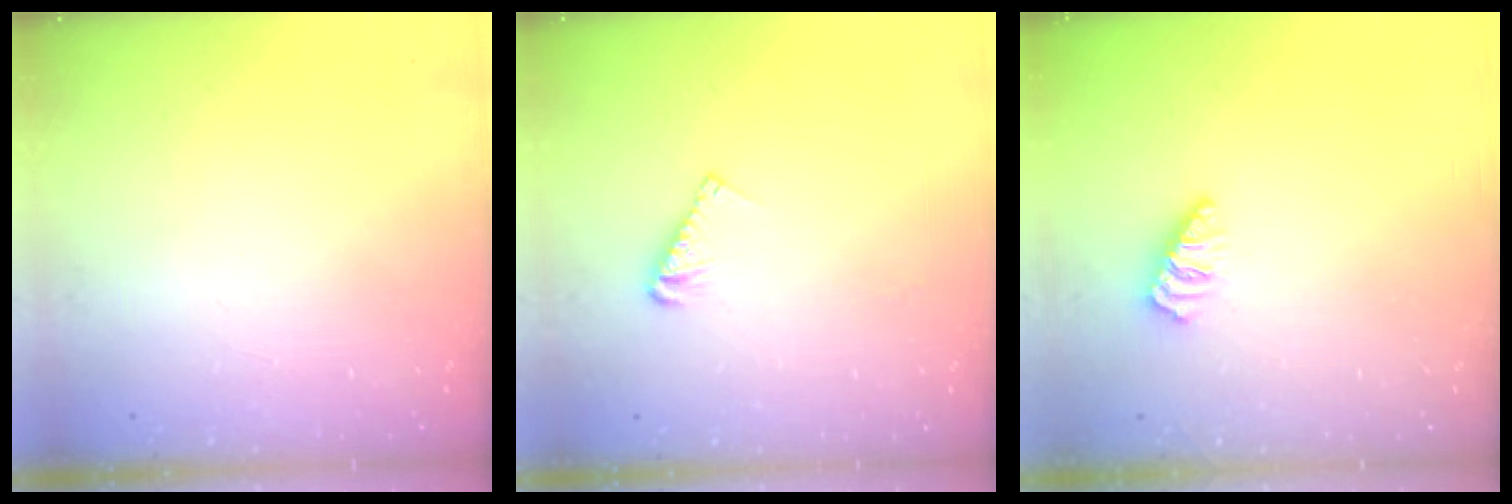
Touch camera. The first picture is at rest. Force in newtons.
{"total": 6.0, "press": 6.0, "slide": 0.2}
{"total": 0.0}